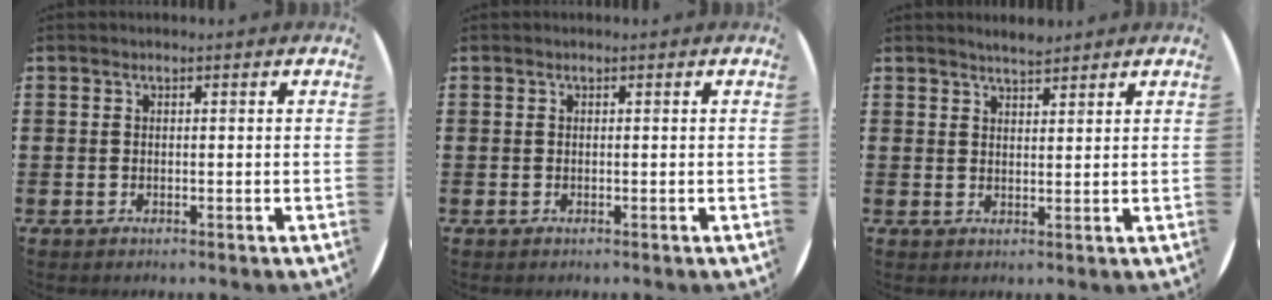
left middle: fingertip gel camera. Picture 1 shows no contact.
{"total": 0.0}
{"total": 2.4, "force": [2.3, 0.1, 0.2], "torque": [-0.007, 0.000, 0.044]}